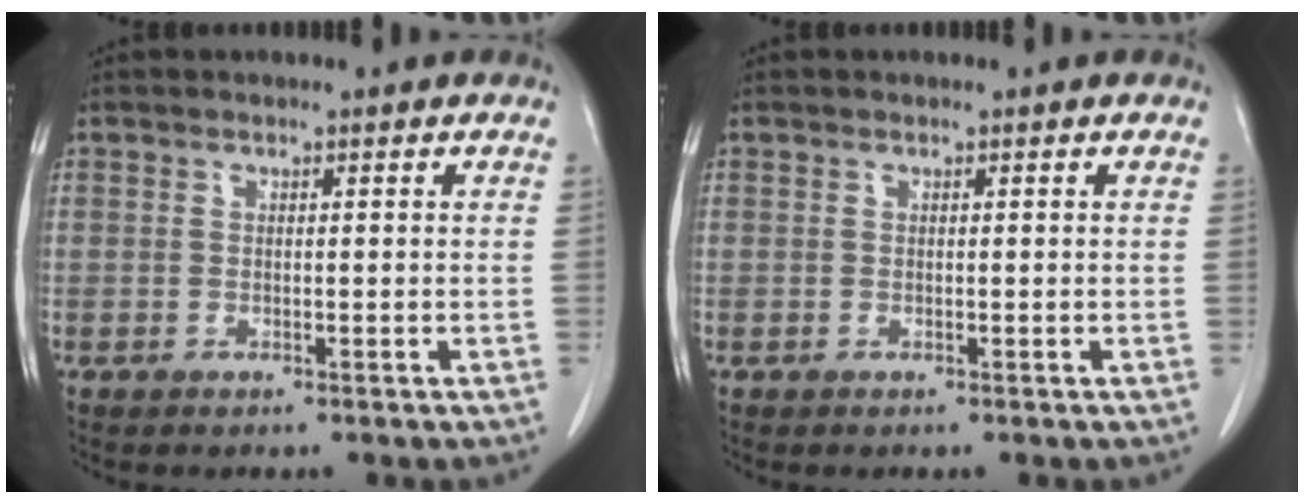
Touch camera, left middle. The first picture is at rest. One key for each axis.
{"total": 0.0}